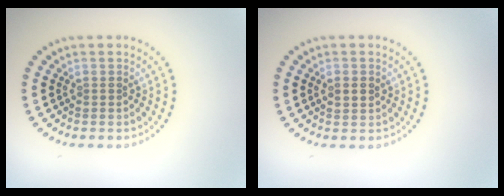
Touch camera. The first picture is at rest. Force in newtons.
{"total": 1.7, "press": 1.7, "slide": 0.1}